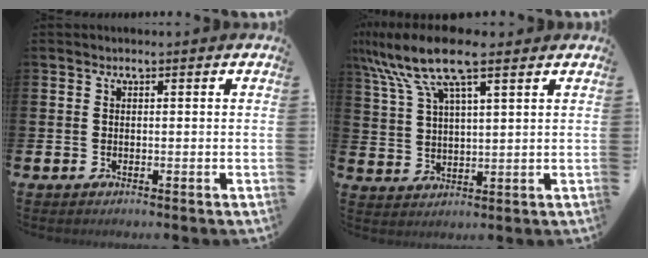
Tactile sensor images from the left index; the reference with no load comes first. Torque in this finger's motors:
{"motor_torque": [0.90, -1.25, 1.05, 0.21]}